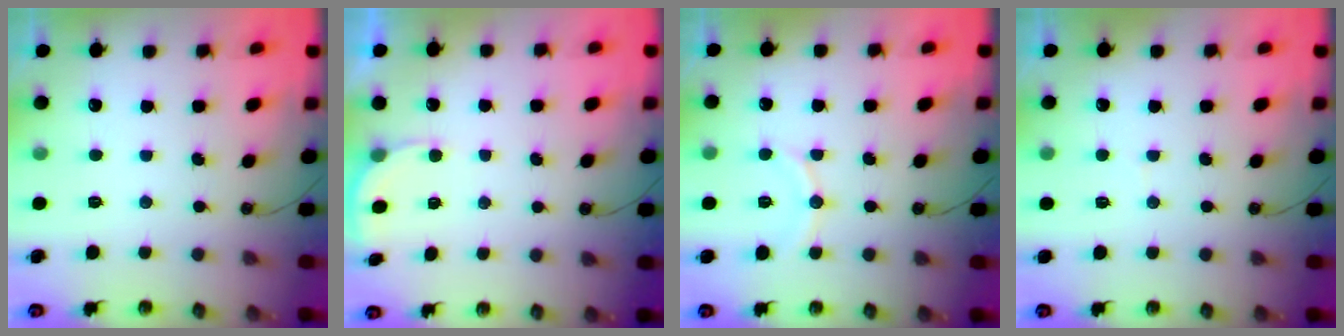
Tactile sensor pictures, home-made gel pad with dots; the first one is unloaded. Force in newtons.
{"total": 2.6, "press": 2.3, "slide": 1.1}
{"total": 8.1, "press": 8.0, "slide": 0.8}
{"total": 2.8, "press": 2.8, "slide": 0.3}